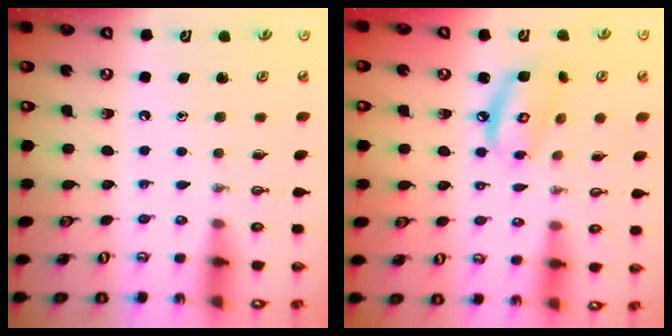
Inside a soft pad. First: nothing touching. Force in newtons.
{"total": 8.3, "press": 8.3, "slide": 0.7}